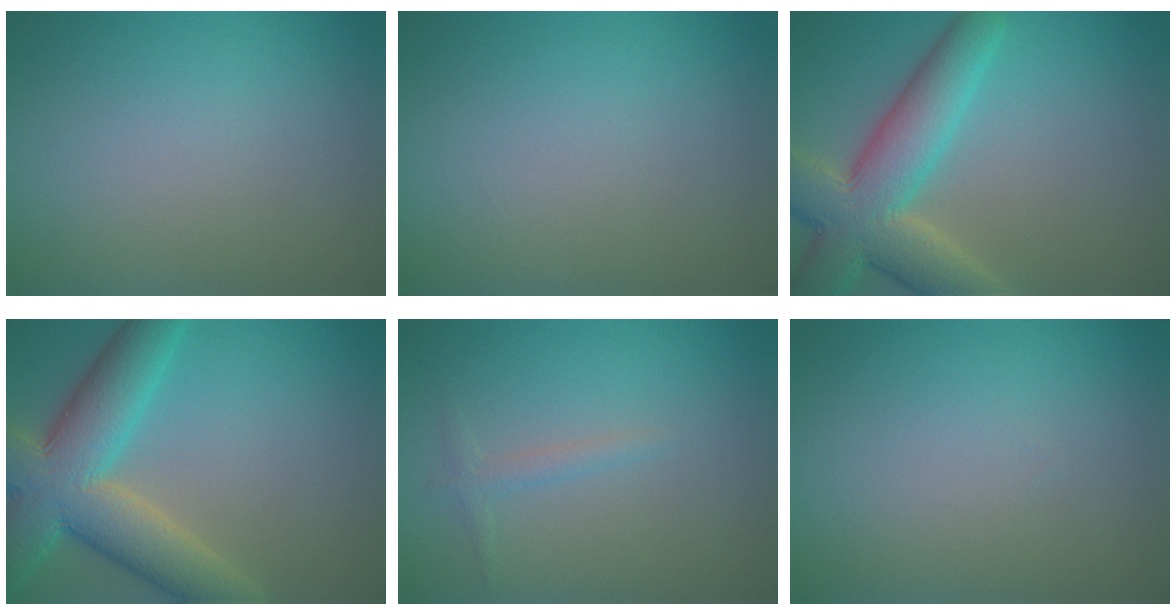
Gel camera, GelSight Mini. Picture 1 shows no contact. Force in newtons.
{"total": 0.0}
{"total": 9.2, "press": 9.2, "slide": 0.7}
{"total": 9.7, "press": 9.7, "slide": 0.6}
{"total": 1.1, "press": 1.1, "slide": 0.0}
{"total": 0.0}